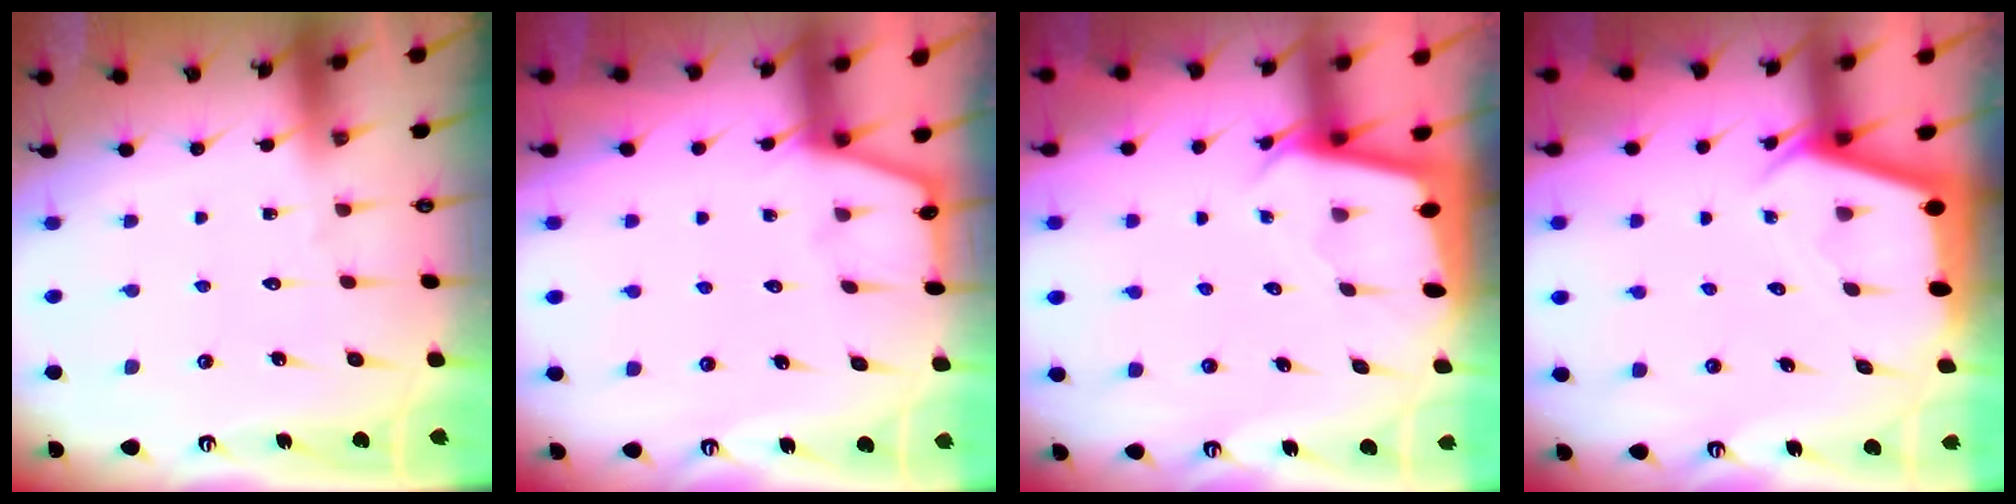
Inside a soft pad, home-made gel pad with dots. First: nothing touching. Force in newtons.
{"total": 1.6, "press": 1.6, "slide": 0.3}
{"total": 2.1, "press": 2.1, "slide": 0.1}
{"total": 2.3, "press": 2.2, "slide": 0.3}